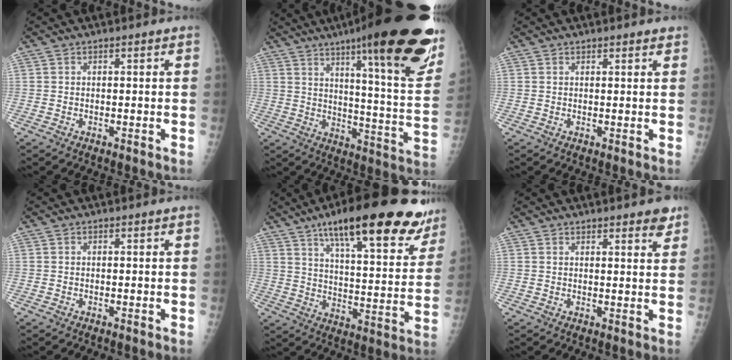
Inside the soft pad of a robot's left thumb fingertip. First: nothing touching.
{"total": 29.9, "force": [17.8, 4.9, 23.5], "torque": [-0.264, -0.061, 0.248]}
{"total": 1.8, "force": [1.6, 0.5, 0.8], "torque": [-0.003, -0.001, 0.019]}
{"total": 0.0}
{"total": 25.4, "force": [17.0, 6.8, 17.6], "torque": [-0.219, -0.048, 0.243]}
{"total": 4.2, "force": [3.3, 1.1, 2.5], "torque": [-0.014, -0.013, 0.040]}